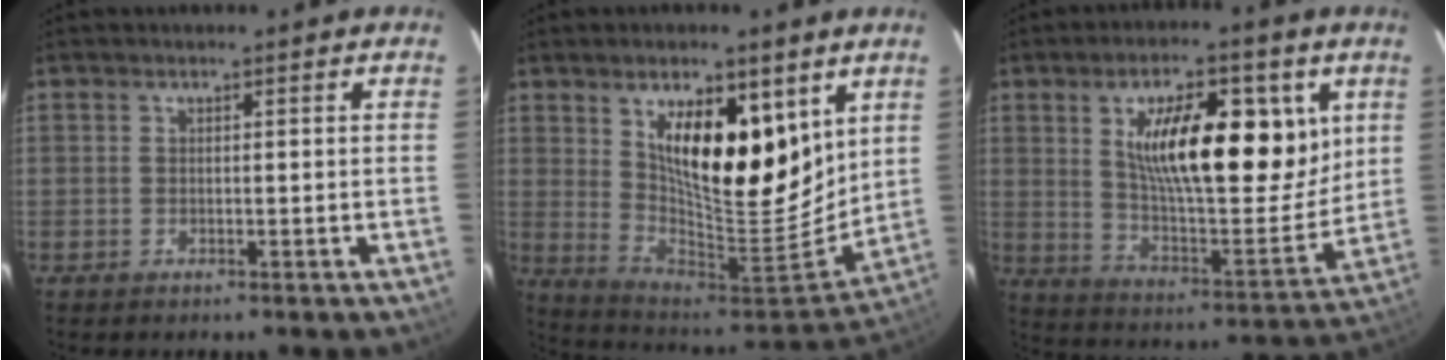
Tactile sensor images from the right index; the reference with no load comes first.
{"total": 19.4, "force": [9.0, 8.0, 15.2], "torque": [-0.253, -0.014, 0.164]}
{"total": 20.9, "force": [7.2, 8.1, 17.9], "torque": [-0.282, 0.001, 0.121]}